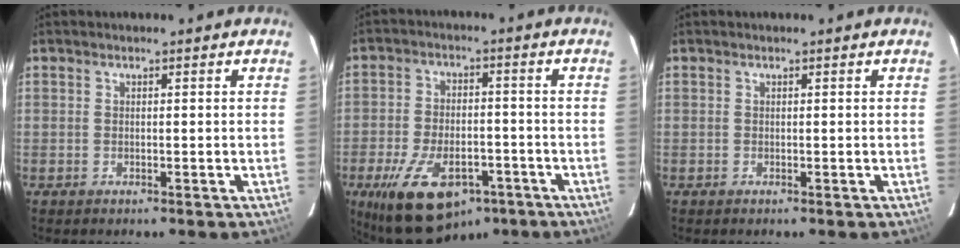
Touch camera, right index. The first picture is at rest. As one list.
[{"total": 16.8, "force": [-9.4, 8.8, 10.8], "torque": [-0.221, -0.015, -0.145]}, {"total": 0.0}]